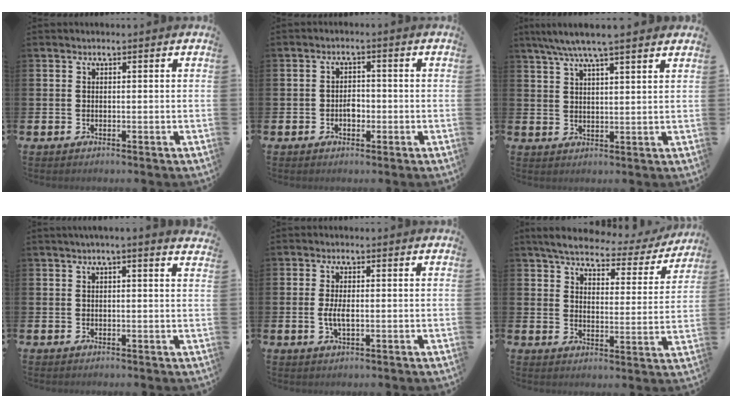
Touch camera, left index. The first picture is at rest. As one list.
[{"total": 2.1, "force": [-0.6, 1.5, 1.3], "torque": [-0.011, 0.000, -0.017]}, {"total": 6.2, "force": [5.6, 0.3, 2.7], "torque": [-0.064, -0.015, 0.099]}, {"total": 1.2, "force": [1.0, -0.3, 0.7], "torque": [-0.006, -0.002, 0.016]}, {"total": 2.8, "force": [-0.2, 1.1, 2.6], "torque": [-0.044, 0.001, -0.006]}, {"total": 4.9, "force": [4.3, 1.3, 1.8], "torque": [-0.052, -0.031, 0.066]}]